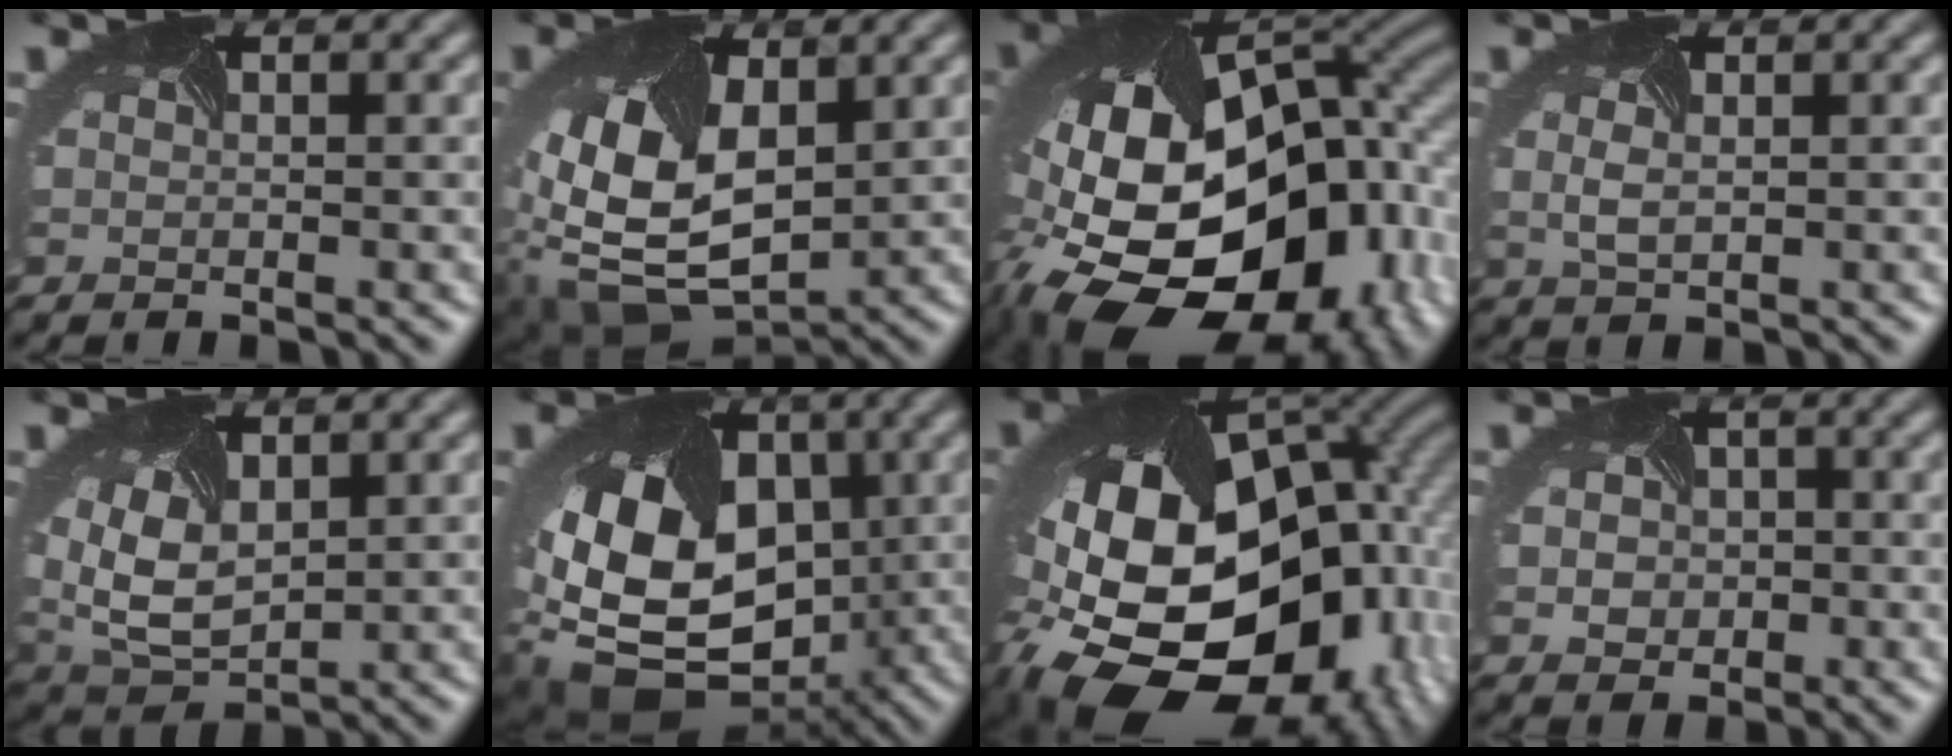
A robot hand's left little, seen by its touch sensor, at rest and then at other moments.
{"total": 11.1, "force": [0.4, 6.7, 8.8], "torque": [-0.214, -0.023, 0.013]}
{"total": 20.8, "force": [-6.1, 13.4, 14.7], "torque": [-0.292, -0.050, -0.077]}
{"total": 1.4, "force": [0.2, 0.7, 1.2], "torque": [-0.033, -0.002, 0.009]}
{"total": 6.5, "force": [1.2, 4.1, 4.9], "torque": [-0.129, -0.008, 0.029]}
{"total": 15.7, "force": [-2.5, 11.1, 10.9], "torque": [-0.189, -0.036, -0.026]}
{"total": 20.7, "force": [-4.2, 14.7, 14.0], "torque": [-0.271, -0.057, -0.037]}
{"total": 2.9, "force": [-0.2, 2.5, 1.5], "torque": [-0.021, -0.001, -0.002]}